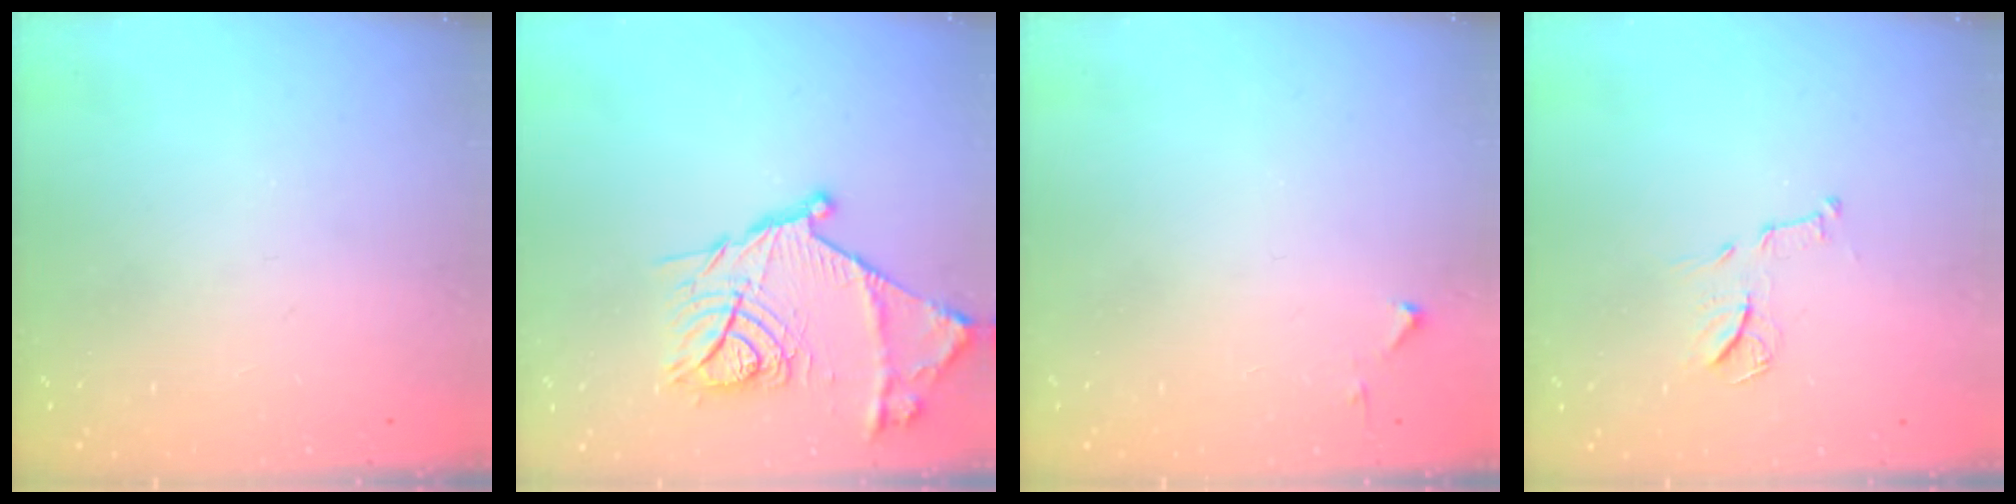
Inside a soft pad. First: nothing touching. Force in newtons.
{"total": 19.7, "press": 19.7, "slide": 1.1}
{"total": 3.1, "press": 3.1, "slide": 0.5}
{"total": 9.0, "press": 9.0, "slide": 0.2}